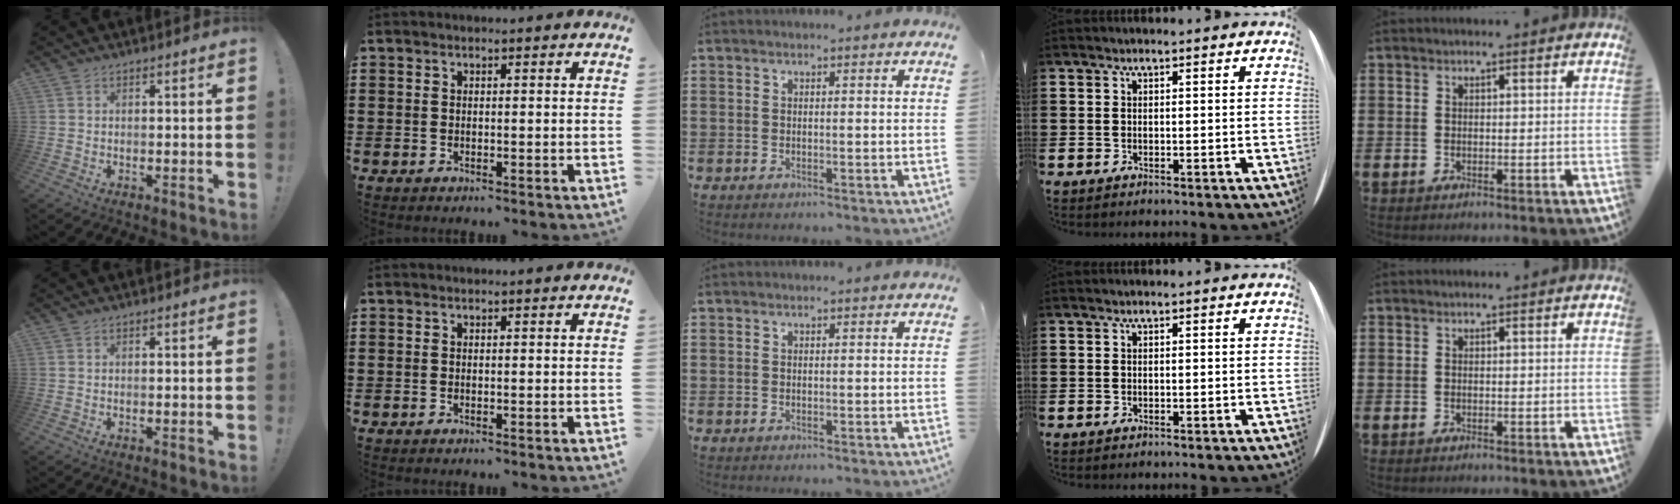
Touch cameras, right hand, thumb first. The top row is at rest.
{}